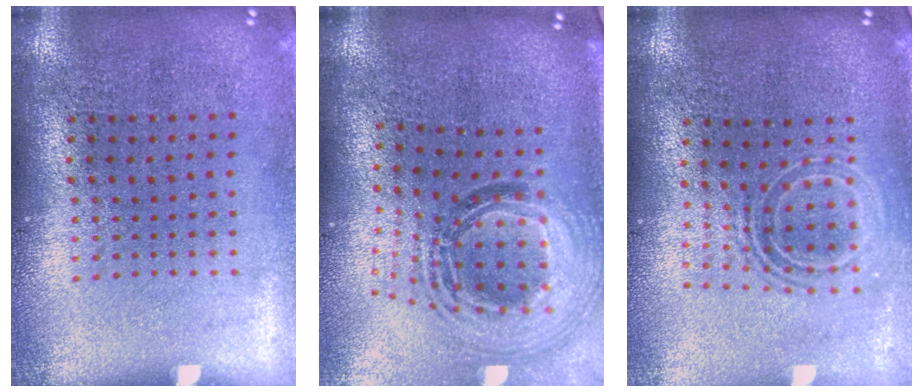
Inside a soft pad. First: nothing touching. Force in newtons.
{"total": 1.8, "press": 1.5, "slide": 1.0}
{"total": 1.6, "press": 1.3, "slide": 0.9}